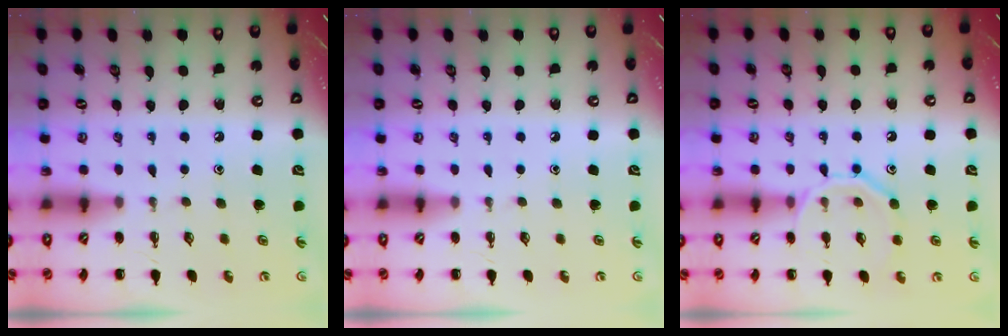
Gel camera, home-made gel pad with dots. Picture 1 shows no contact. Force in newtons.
{"total": 0.0}
{"total": 11.4, "press": 11.3, "slide": 1.3}